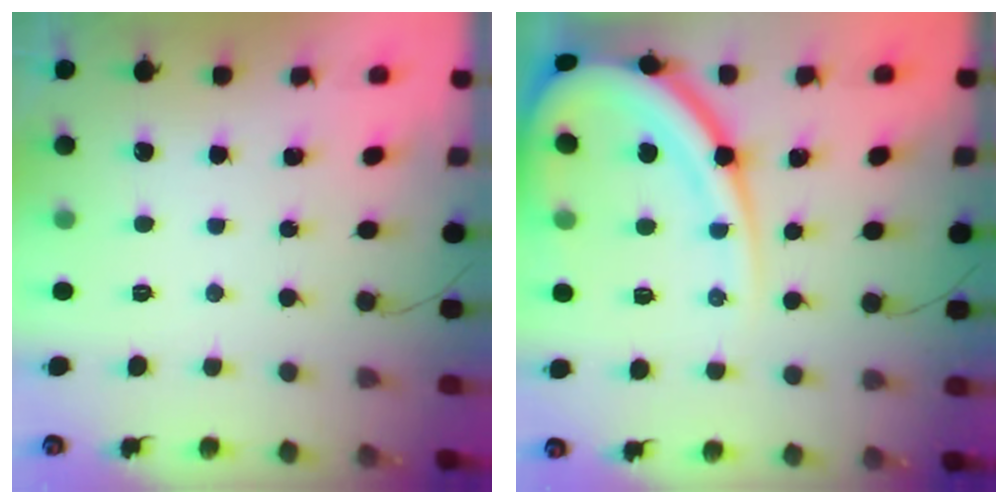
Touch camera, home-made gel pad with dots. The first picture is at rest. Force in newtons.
{"total": 17.9, "press": 17.8, "slide": 1.2}